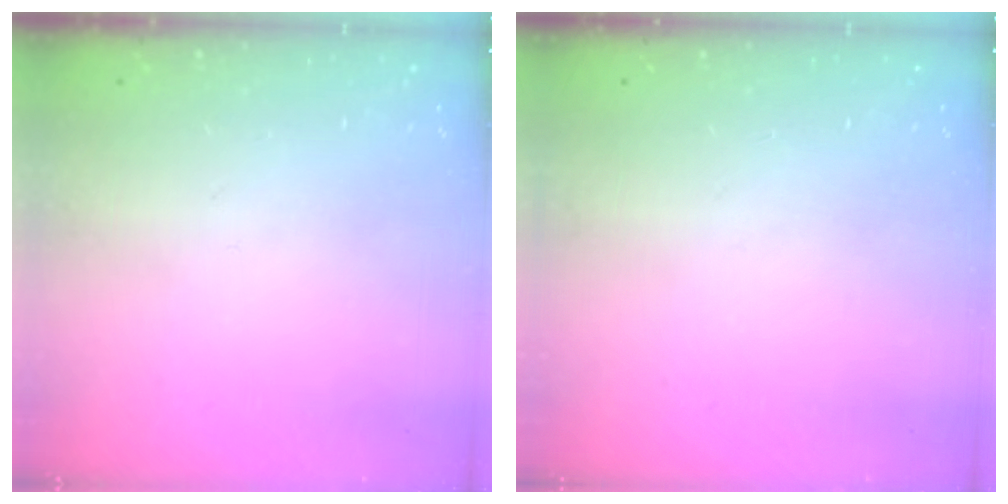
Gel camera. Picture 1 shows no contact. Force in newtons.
{"total": 0.0}